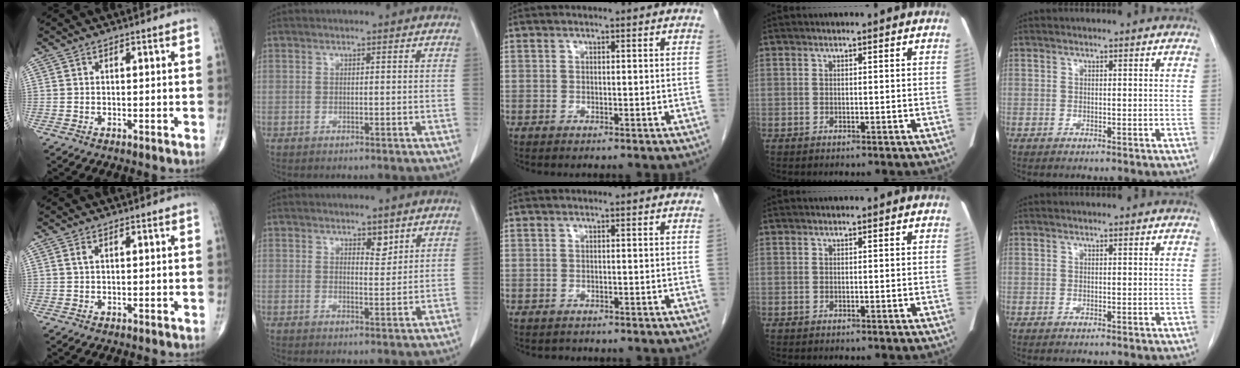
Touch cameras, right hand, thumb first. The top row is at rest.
{"thumb": {"total": 0.9, "force": [0.3, 0.4, 0.7], "torque": [-0.018, 0.007, 0.007]}, "index": {"total": 2.5, "force": [1.7, 1.0, 1.5], "torque": [-0.019, -0.006, 0.029]}, "middle": {"total": 1.0, "force": [-0.9, 0.5, 0.0], "torque": [-0.012, -0.002, -0.013]}}